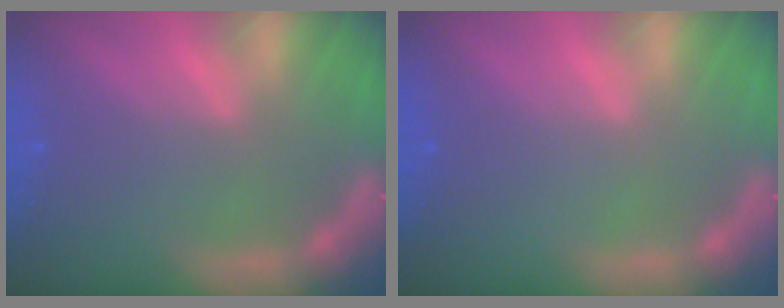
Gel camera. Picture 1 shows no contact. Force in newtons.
{"total": 0.0}